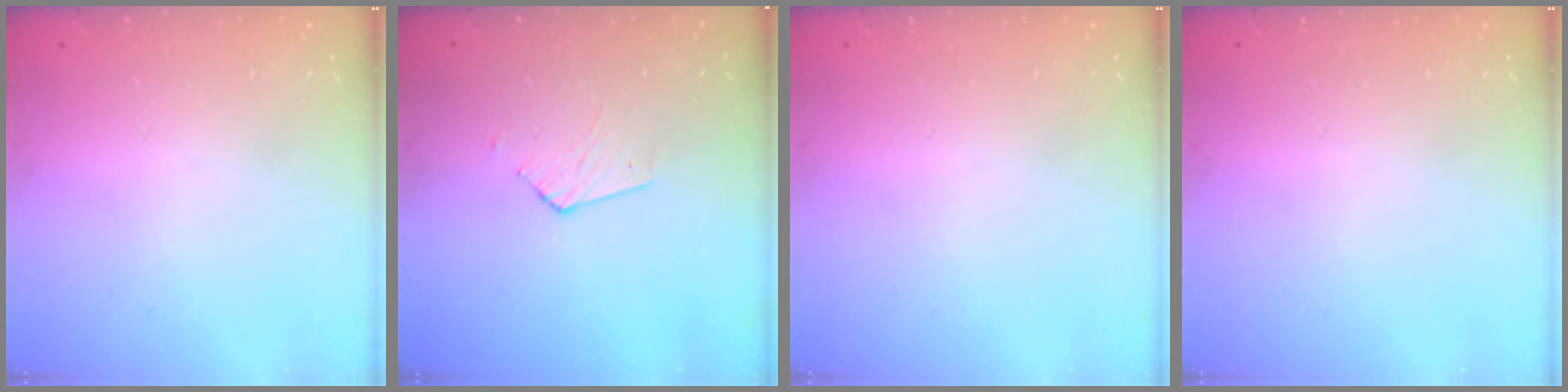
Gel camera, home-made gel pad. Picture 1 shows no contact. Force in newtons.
{"total": 2.7, "press": 2.7, "slide": 0.2}
{"total": 0.0}
{"total": 0.0}